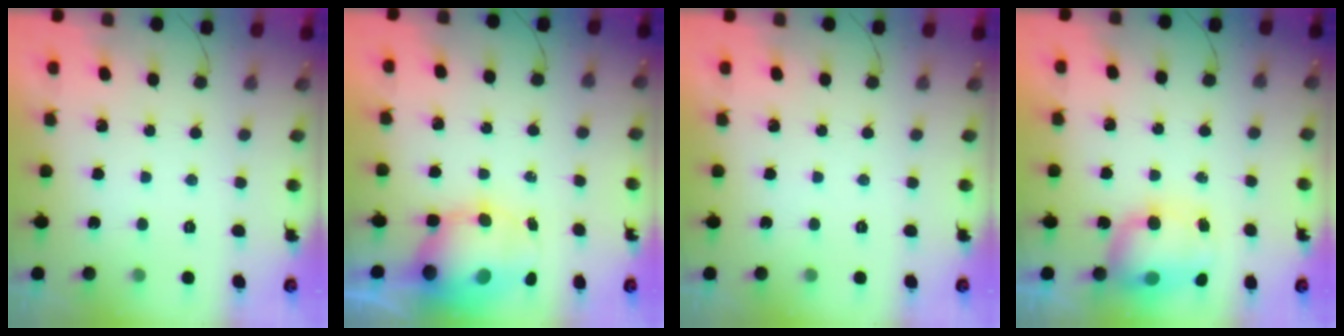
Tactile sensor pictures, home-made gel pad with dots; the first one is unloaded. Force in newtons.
{"total": 8.4, "press": 8.2, "slide": 2.0}
{"total": 0.0}
{"total": 8.7, "press": 8.6, "slide": 1.6}